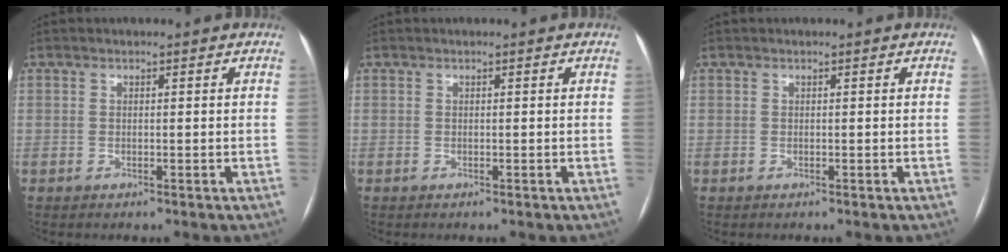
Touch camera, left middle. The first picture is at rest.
{"total": 0.0}
{"total": 0.0}